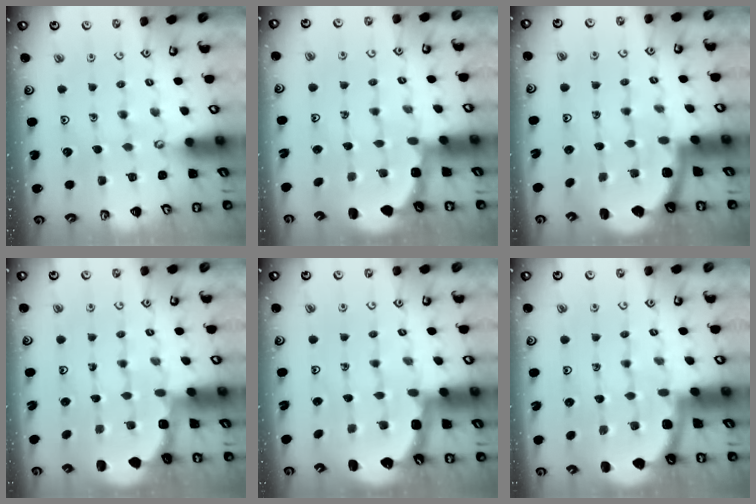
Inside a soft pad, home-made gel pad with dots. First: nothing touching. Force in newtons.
{"total": 2.7, "press": 2.3, "slide": 1.4}
{"total": 1.8, "press": 1.8, "slide": 0.1}
{"total": 1.8, "press": 1.6, "slide": 0.7}
{"total": 2.5, "press": 2.2, "slide": 1.3}
{"total": 1.9, "press": 1.9, "slide": 0.0}